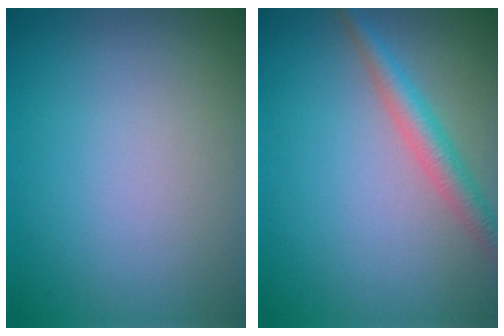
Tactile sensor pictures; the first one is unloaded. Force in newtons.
{"total": 2.9, "press": 2.9, "slide": 0.1}